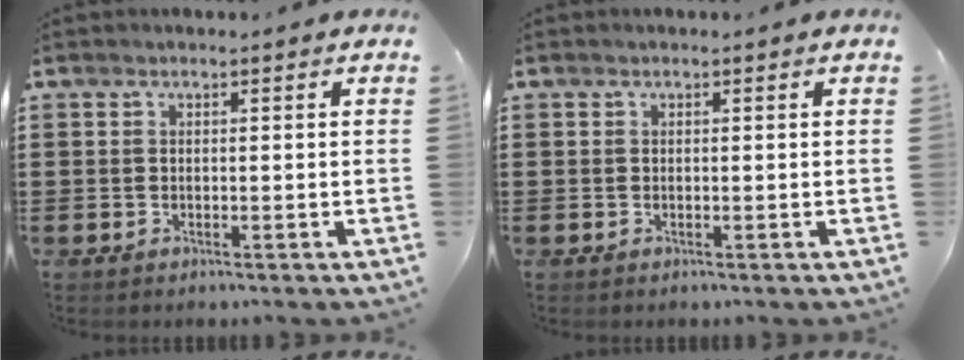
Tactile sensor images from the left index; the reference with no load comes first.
{"total": 0.0}